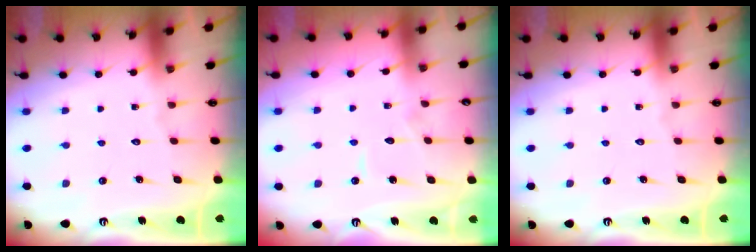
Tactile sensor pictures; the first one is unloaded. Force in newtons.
{"total": 4.0, "press": 4.0, "slide": 0.3}
{"total": 0.0}